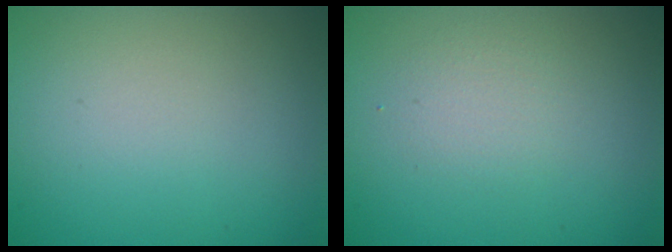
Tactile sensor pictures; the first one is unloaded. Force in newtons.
{"total": 1.5, "press": 1.5, "slide": 0.1}